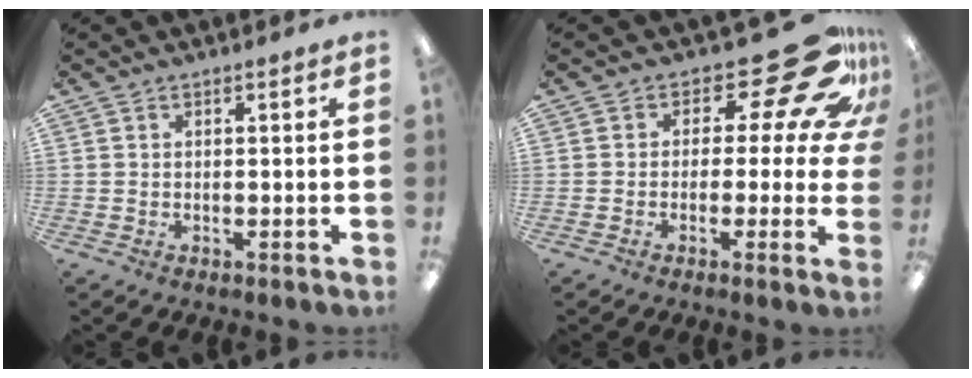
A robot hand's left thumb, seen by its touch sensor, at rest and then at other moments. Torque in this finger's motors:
{"motor_torque": [-0.09, 0.51, 0.06, -0.06, 0.03]}